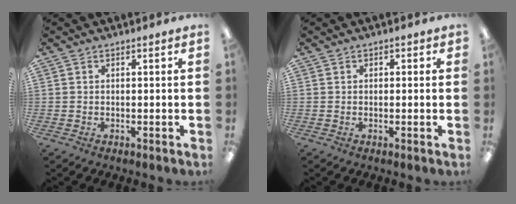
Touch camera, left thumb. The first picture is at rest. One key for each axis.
{"total": 0.7, "fx": -0.1, "fy": 0.7, "fz": 0.1, "tx": -0.001, "ty": 0.004, "tz": -0.003}